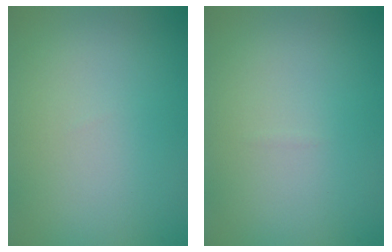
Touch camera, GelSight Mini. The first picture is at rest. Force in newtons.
{"total": 0.0}